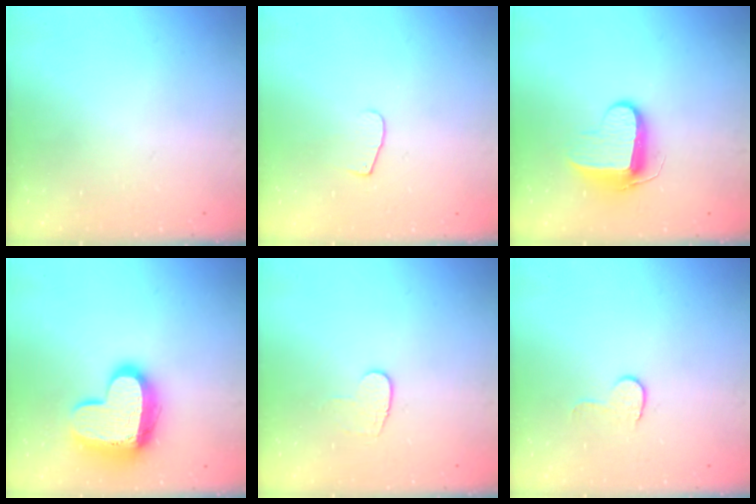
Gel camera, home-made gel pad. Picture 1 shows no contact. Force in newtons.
{"total": 4.8, "press": 4.8, "slide": 0.4}
{"total": 9.0, "press": 9.0, "slide": 0.5}
{"total": 16.3, "press": 16.3, "slide": 1.0}
{"total": 6.6, "press": 6.6, "slide": 0.6}
{"total": 5.9, "press": 5.9, "slide": 0.5}